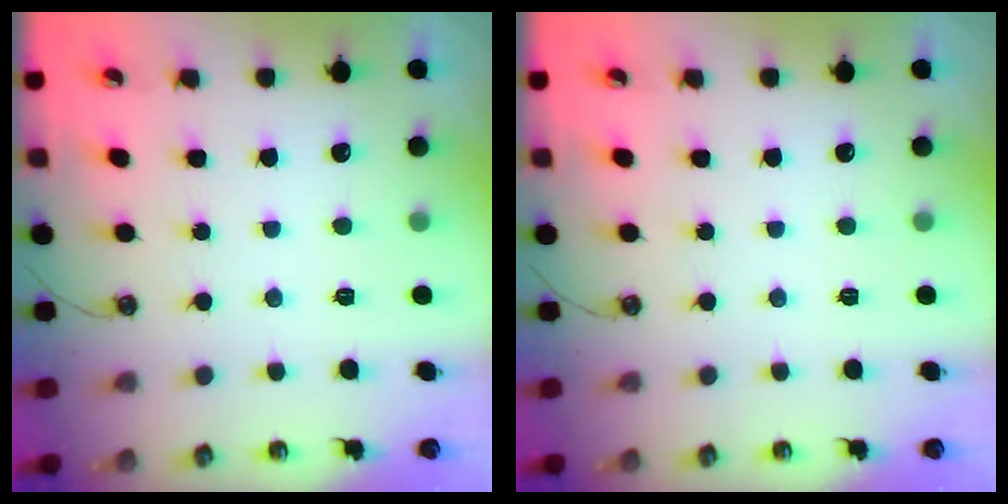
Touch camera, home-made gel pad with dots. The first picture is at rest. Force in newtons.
{"total": 0.0}